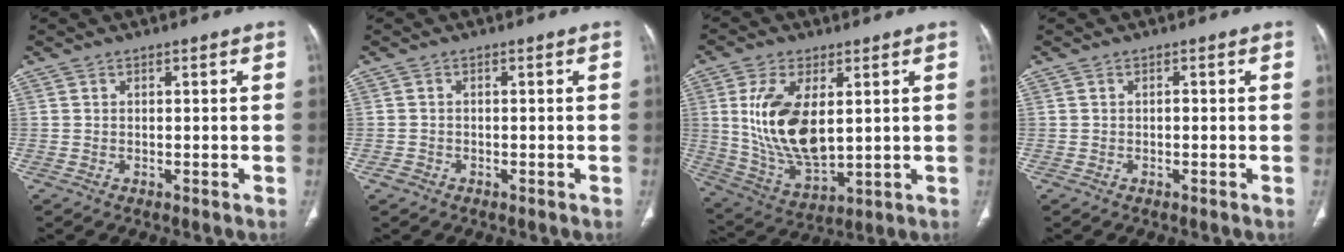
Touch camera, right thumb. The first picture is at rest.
{"total": 1.3, "force": [-0.8, 1.0, 0.3], "torque": [-0.007, 0.004, -0.017]}
{"total": 15.6, "force": [2.8, 8.0, 13.1], "torque": [-0.248, -0.021, 0.068]}
{"total": 0.6, "force": [-0.1, 0.4, 0.4], "torque": [-0.007, 0.001, -0.005]}